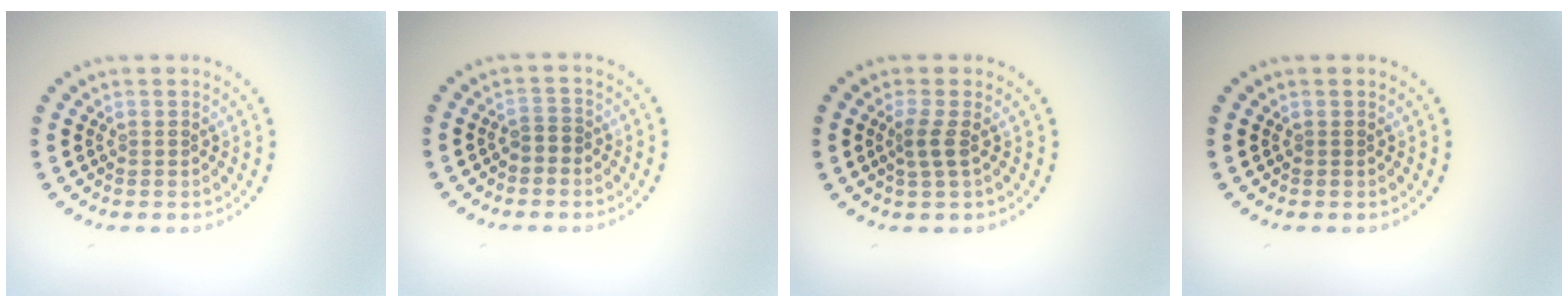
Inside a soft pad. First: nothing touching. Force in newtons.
{"total": 1.1, "press": 1.0, "slide": 0.5}
{"total": 1.7, "press": 1.3, "slide": 1.0}
{"total": 0.0}